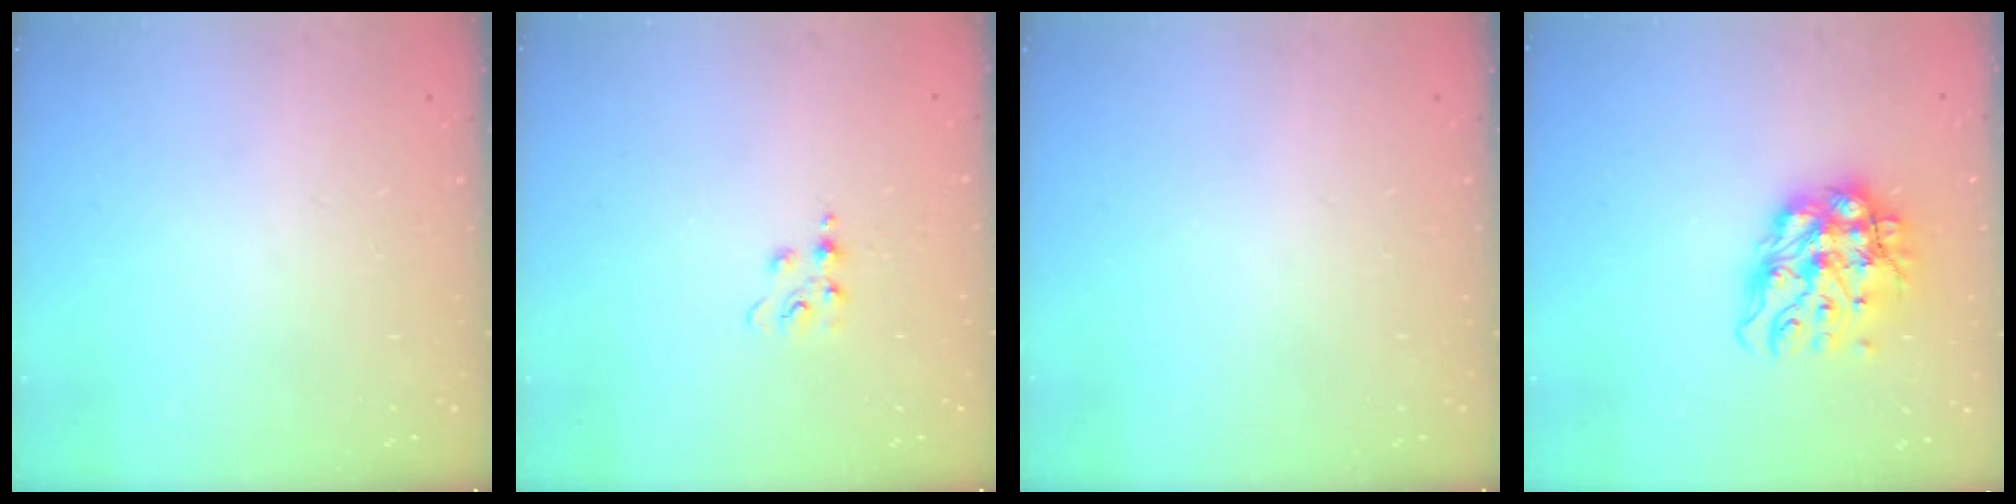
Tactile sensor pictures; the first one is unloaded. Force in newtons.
{"total": 4.1, "press": 4.1, "slide": 0.6}
{"total": 0.0}
{"total": 15.5, "press": 15.4, "slide": 1.5}